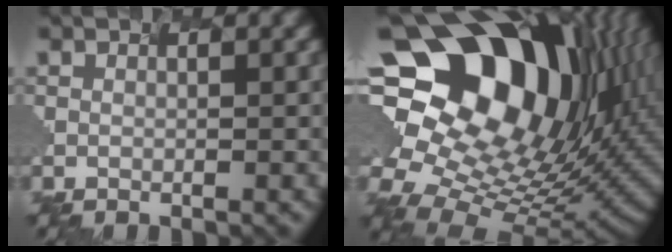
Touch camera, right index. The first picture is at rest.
{"total": 19.3, "force": [5.9, 12.7, 13.2], "torque": [-0.230, 0.024, 0.120]}